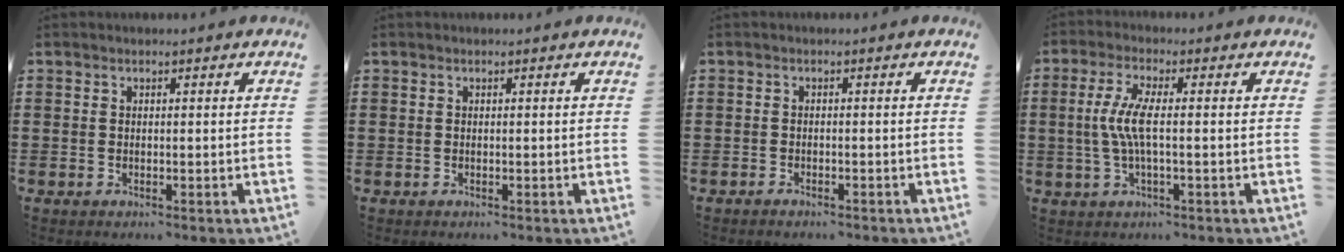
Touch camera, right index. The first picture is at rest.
{"total": 0.0}
{"total": 1.0, "force": [-1.0, 0.0, 0.1], "torque": [-0.004, -0.002, -0.021]}
{"total": 5.5, "force": [-0.3, 0.8, 5.4], "torque": [-0.129, -0.012, -0.018]}